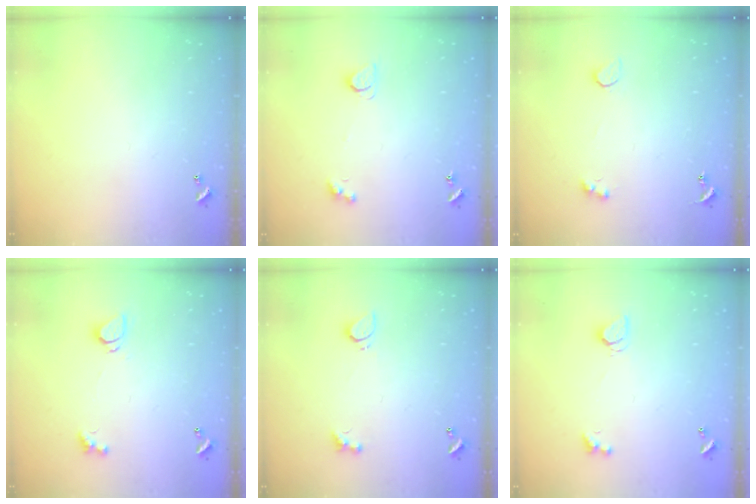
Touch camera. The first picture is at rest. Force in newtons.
{"total": 2.6, "press": 2.6, "slide": 0.5}
{"total": 2.1, "press": 1.9, "slide": 1.0}
{"total": 1.6, "press": 1.6, "slide": 0.2}
{"total": 2.2, "press": 2.1, "slide": 0.6}
{"total": 1.7, "press": 1.7, "slide": 0.4}